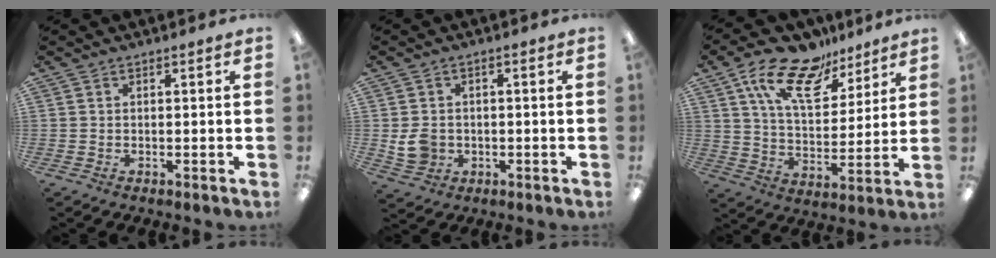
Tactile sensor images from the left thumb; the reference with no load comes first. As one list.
[{"total": 5.4, "force": [-0.8, 4.6, 2.8], "torque": [-0.053, 0.002, -0.013]}, {"total": 17.4, "force": [11.6, 8.3, 10.0], "torque": [-0.177, -0.049, 0.206]}]